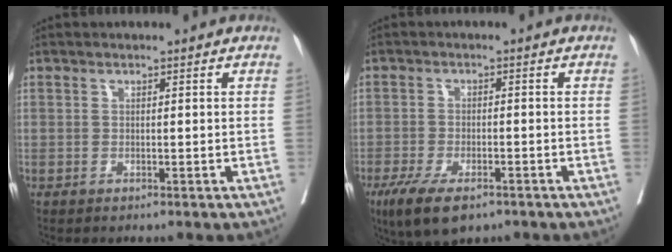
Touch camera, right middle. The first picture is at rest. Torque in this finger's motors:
{"motor_torque": [0.96, -0.82, 0.13, 0.06]}